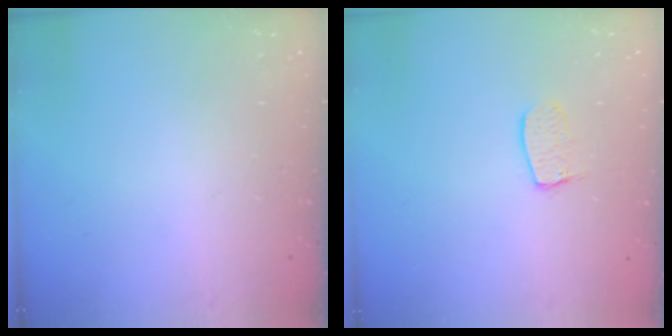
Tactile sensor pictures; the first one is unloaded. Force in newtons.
{"total": 6.8, "press": 6.8, "slide": 0.3}